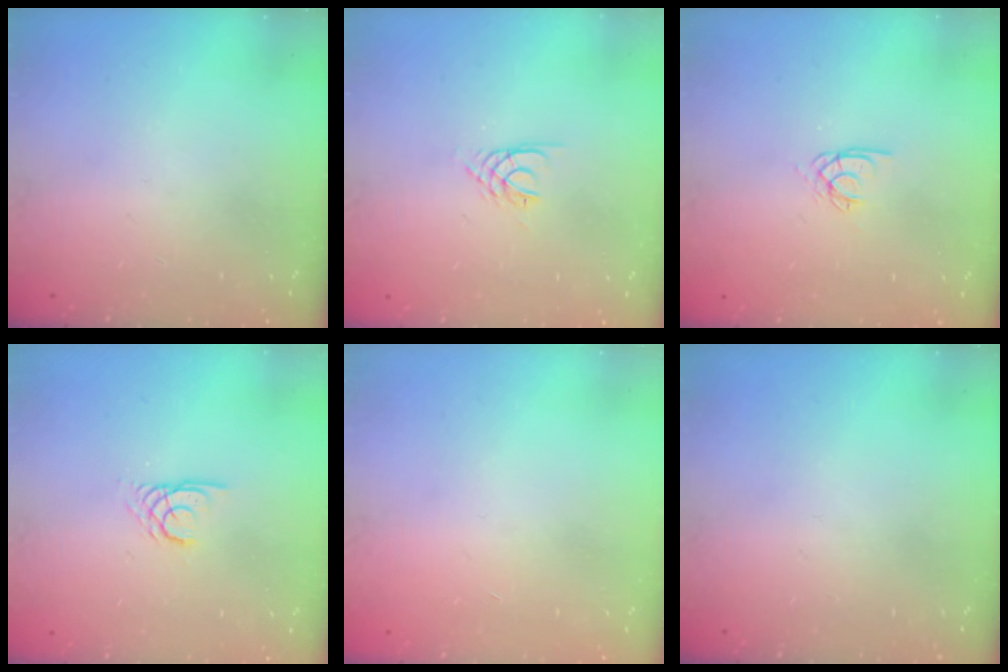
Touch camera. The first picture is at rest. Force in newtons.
{"total": 3.5, "press": 3.5, "slide": 0.5}
{"total": 2.5, "press": 2.5, "slide": 0.1}
{"total": 2.2, "press": 2.2, "slide": 0.1}
{"total": 0.9, "press": 0.8, "slide": 0.2}
{"total": 0.0}